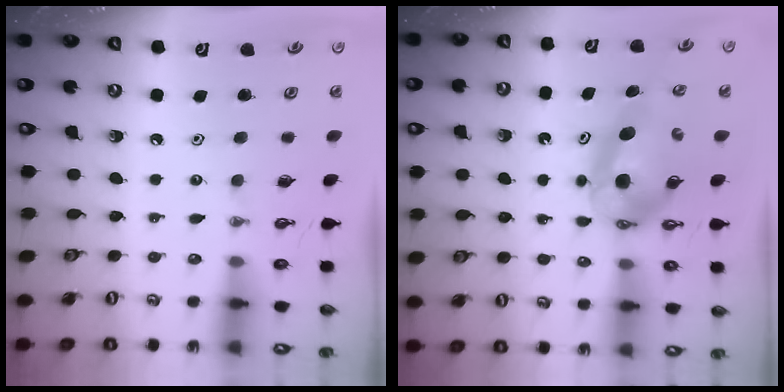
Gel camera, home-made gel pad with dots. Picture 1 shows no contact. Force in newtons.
{"total": 5.3, "press": 5.3, "slide": 0.3}